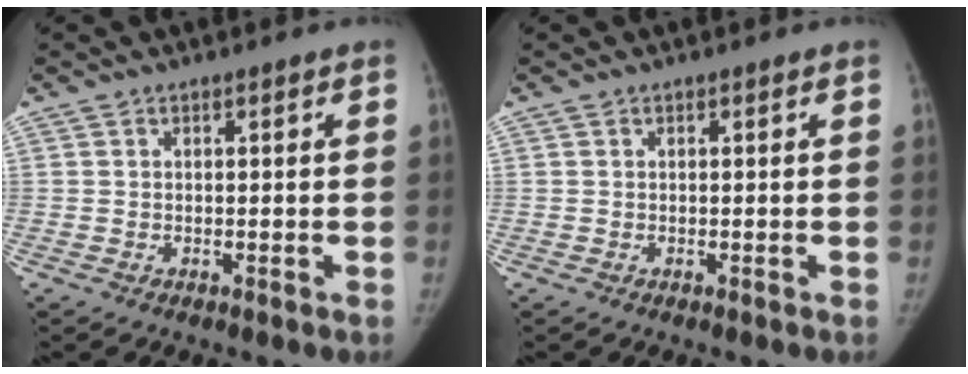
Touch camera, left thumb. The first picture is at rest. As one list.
[{"total": 0.0}]